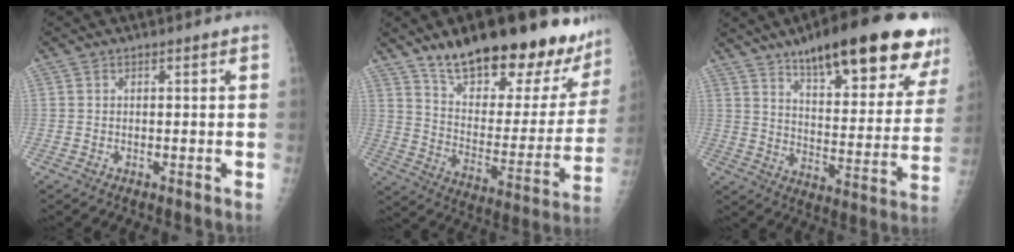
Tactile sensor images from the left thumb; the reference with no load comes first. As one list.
[{"total": 28.4, "force": [21.6, 9.6, 15.7], "torque": [-0.185, -0.100, 0.310]}, {"total": 26.5, "force": [17.9, 7.5, 18.1], "torque": [-0.216, -0.056, 0.253]}]